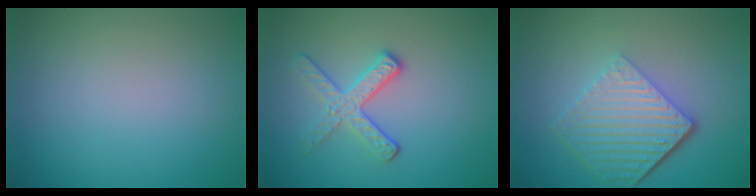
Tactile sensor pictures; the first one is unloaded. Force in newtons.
{"total": 2.9, "press": 2.6, "slide": 1.3}
{"total": 6.2, "press": 4.2, "slide": 4.5}